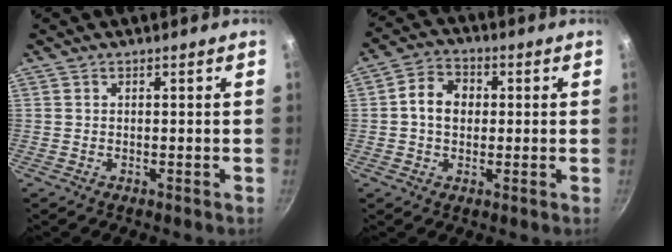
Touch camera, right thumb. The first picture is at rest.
{"total": 7.0, "force": [0.5, 5.5, 4.3], "torque": [-0.052, 0.014, -0.004]}